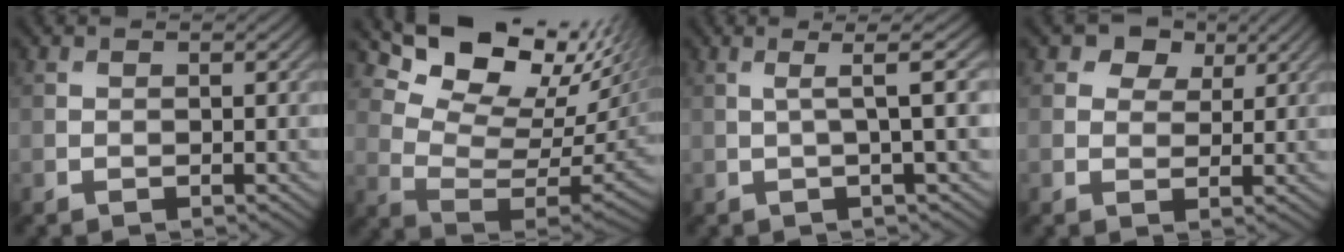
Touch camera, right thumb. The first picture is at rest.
{"total": 14.5, "force": [8.5, 6.4, 9.9], "torque": [-0.189, 0.003, 0.151]}
{"total": 4.1, "force": [0.6, 0.4, 4.0], "torque": [-0.064, 0.018, 0.005]}
{"total": 4.7, "force": [2.7, 3.2, 2.1], "torque": [-0.034, -0.006, 0.047]}